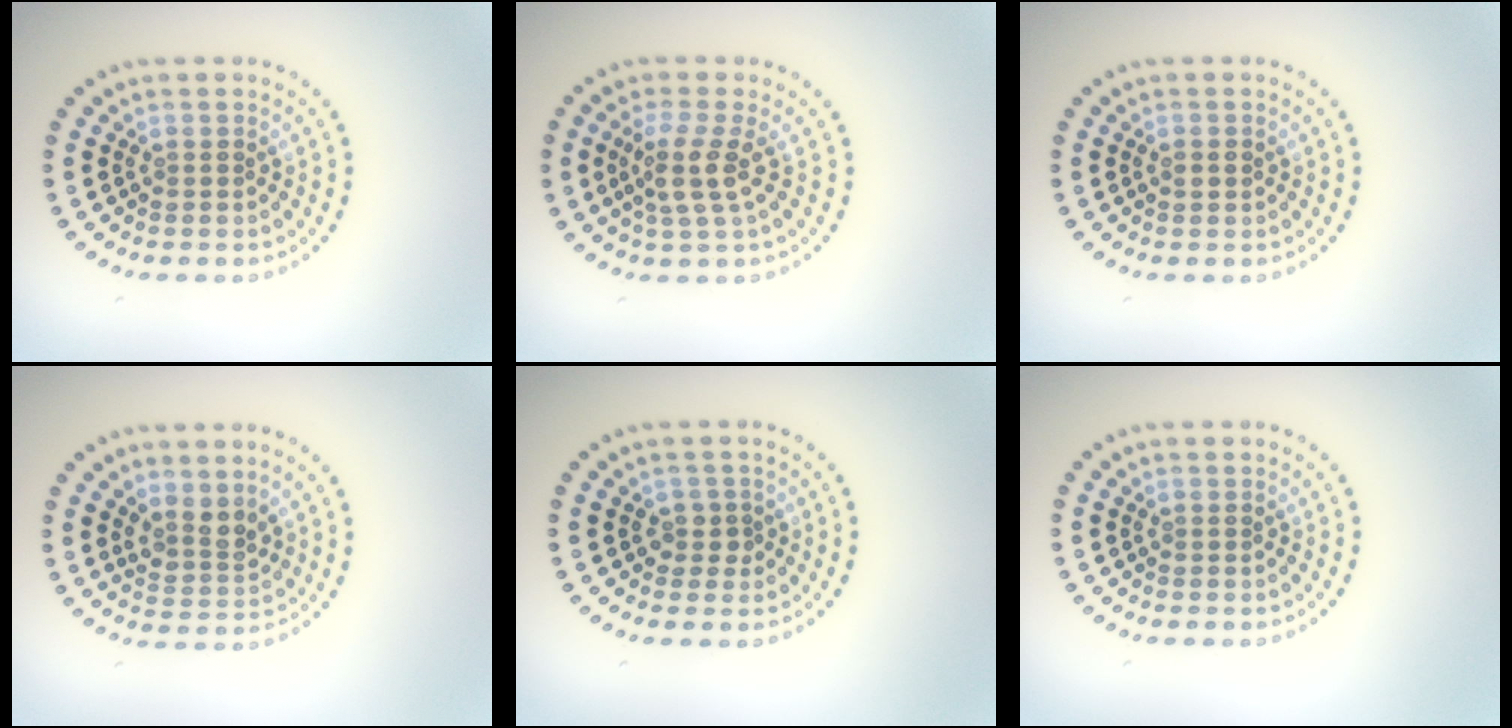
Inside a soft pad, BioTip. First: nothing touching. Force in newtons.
{"total": 2.9, "press": 2.3, "slide": 1.8}
{"total": 1.0, "press": 1.0, "slide": 0.0}
{"total": 2.4, "press": 1.9, "slide": 1.5}
{"total": 1.5, "press": 1.3, "slide": 0.8}
{"total": 0.0}